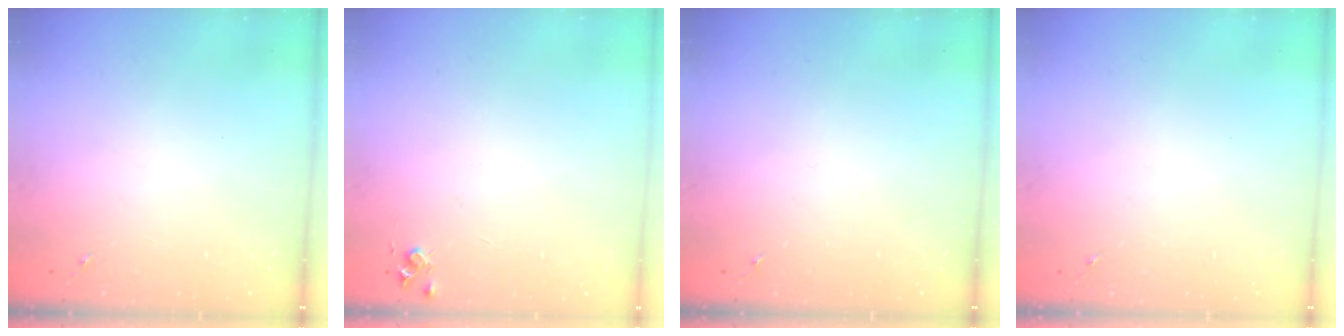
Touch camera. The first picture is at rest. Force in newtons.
{"total": 4.4, "press": 4.4, "slide": 0.5}
{"total": 0.0}
{"total": 0.0}